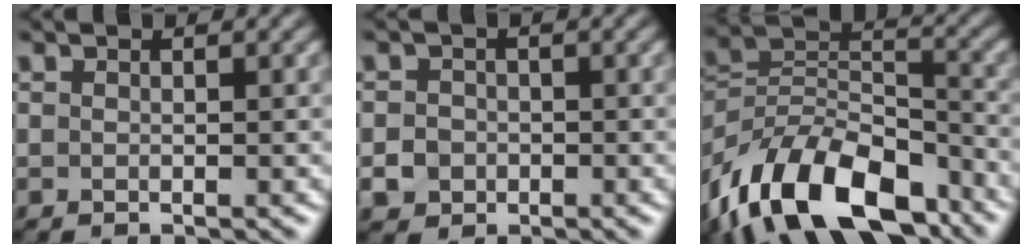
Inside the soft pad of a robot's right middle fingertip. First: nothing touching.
{"total": 2.3, "force": [-0.7, 2.0, 0.6], "torque": [0.000, -0.002, -0.013]}
{"total": 14.9, "force": [-9.4, 7.7, 8.6], "torque": [-0.175, 0.011, -0.181]}